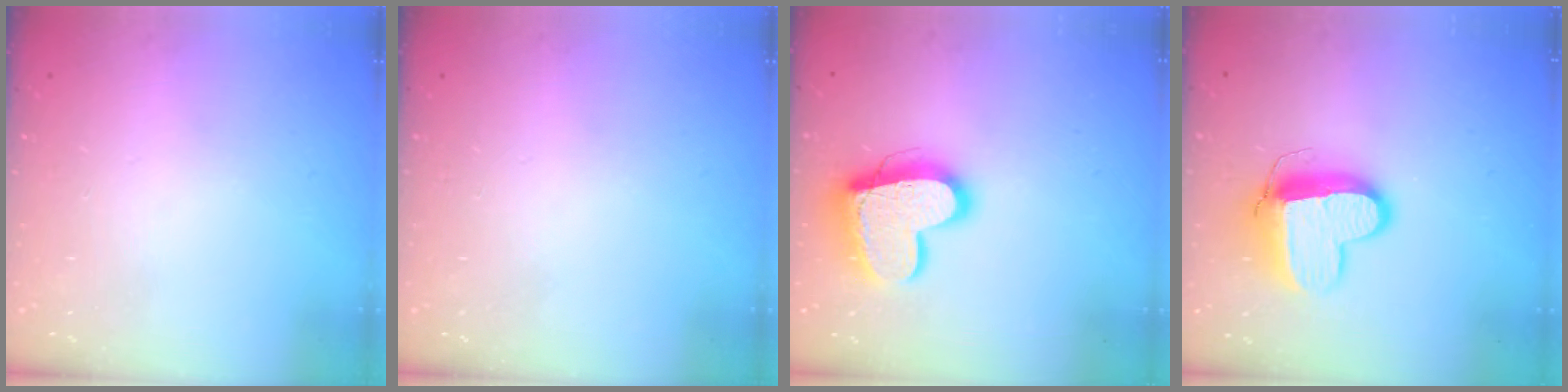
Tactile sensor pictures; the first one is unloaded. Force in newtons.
{"total": 0.0}
{"total": 16.5, "press": 16.4, "slide": 1.5}
{"total": 12.7, "press": 12.6, "slide": 1.4}